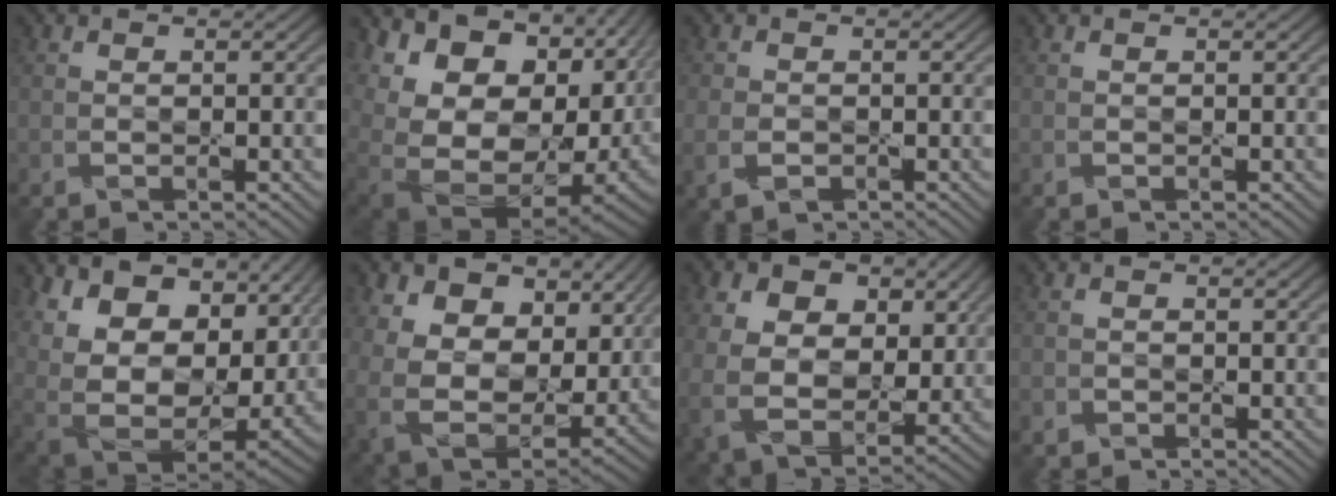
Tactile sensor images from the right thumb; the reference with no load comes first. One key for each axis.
{"total": 18.9, "fx": 1.9, "fy": 14.0, "fz": 12.6, "tx": -0.200, "ty": -0.022, "tz": 0.084}
{"total": 2.8, "fx": -1.0, "fy": 2.0, "fz": 1.7, "tx": -0.049, "ty": -0.010, "tz": -0.020}
{"total": 0.0}
{"total": 17.2, "fx": 6.3, "fy": 11.9, "fz": 10.6, "tx": -0.230, "ty": 0.006, "tz": 0.129}
{"total": 14.2, "fx": 4.1, "fy": 10.5, "fz": 8.6, "tx": -0.202, "ty": 0.001, "tz": 0.074}
{"total": 12.4, "fx": 3.0, "fy": 9.3, "fz": 7.7, "tx": -0.201, "ty": 0.009, "tz": 0.062}
{"total": 1.0, "fx": -0.7, "fy": 0.7, "fz": 0.0, "tx": -0.002, "ty": -0.003, "tz": -0.016}